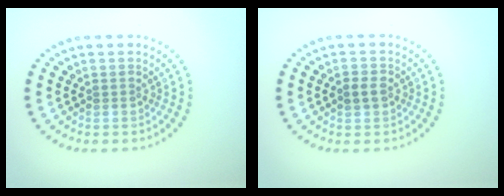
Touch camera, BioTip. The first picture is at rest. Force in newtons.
{"total": 1.6, "press": 1.6, "slide": 0.1}